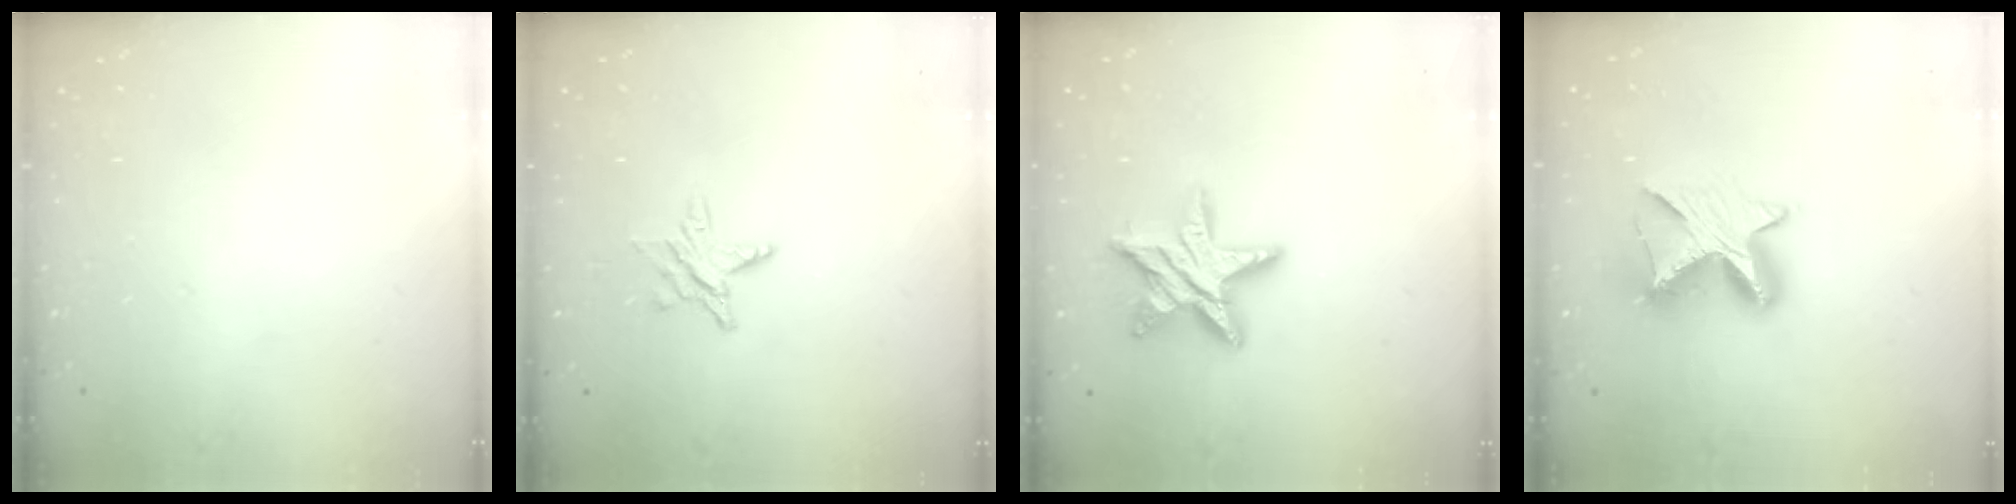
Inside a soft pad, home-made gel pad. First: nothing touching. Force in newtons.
{"total": 5.0, "press": 5.0, "slide": 0.6}
{"total": 13.0, "press": 13.0, "slide": 0.9}
{"total": 9.5, "press": 9.5, "slide": 0.2}